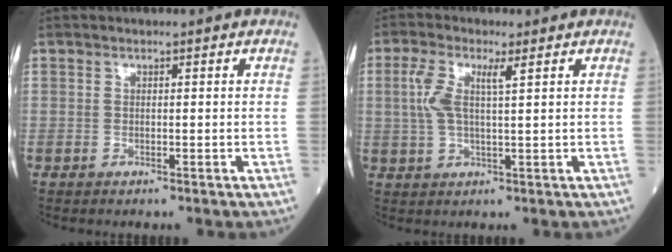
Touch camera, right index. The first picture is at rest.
{"total": 5.7, "force": [1.8, 1.2, 5.3], "torque": [-0.127, 0.016, 0.036]}